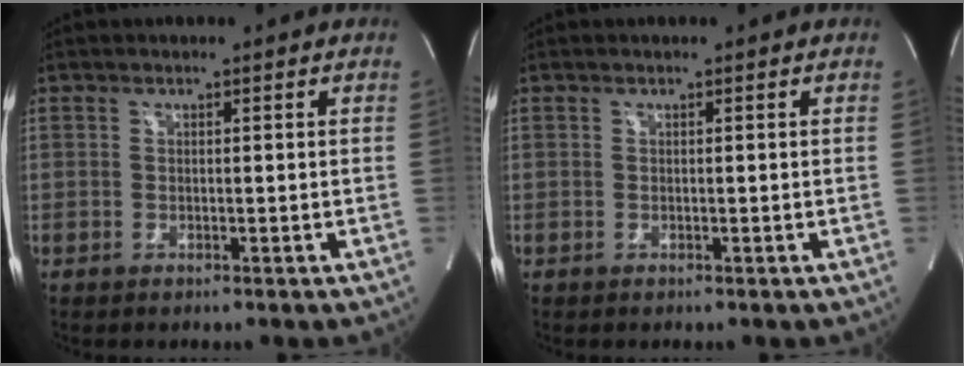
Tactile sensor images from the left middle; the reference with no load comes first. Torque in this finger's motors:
{"motor_torque": [-0.20, 0.18, 0.09, 0.00]}